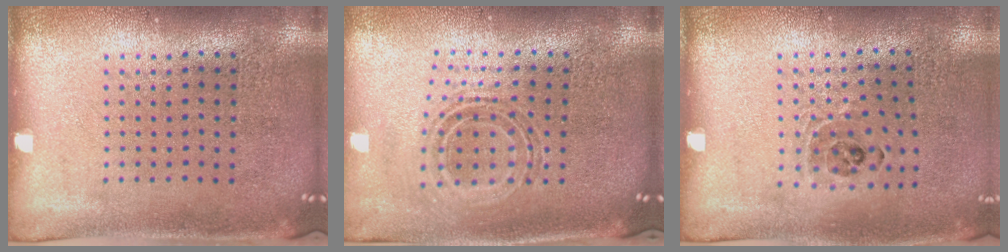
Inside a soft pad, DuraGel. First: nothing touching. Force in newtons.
{"total": 0.7, "press": 0.7, "slide": 0.2}
{"total": 0.8, "press": 0.8, "slide": 0.2}